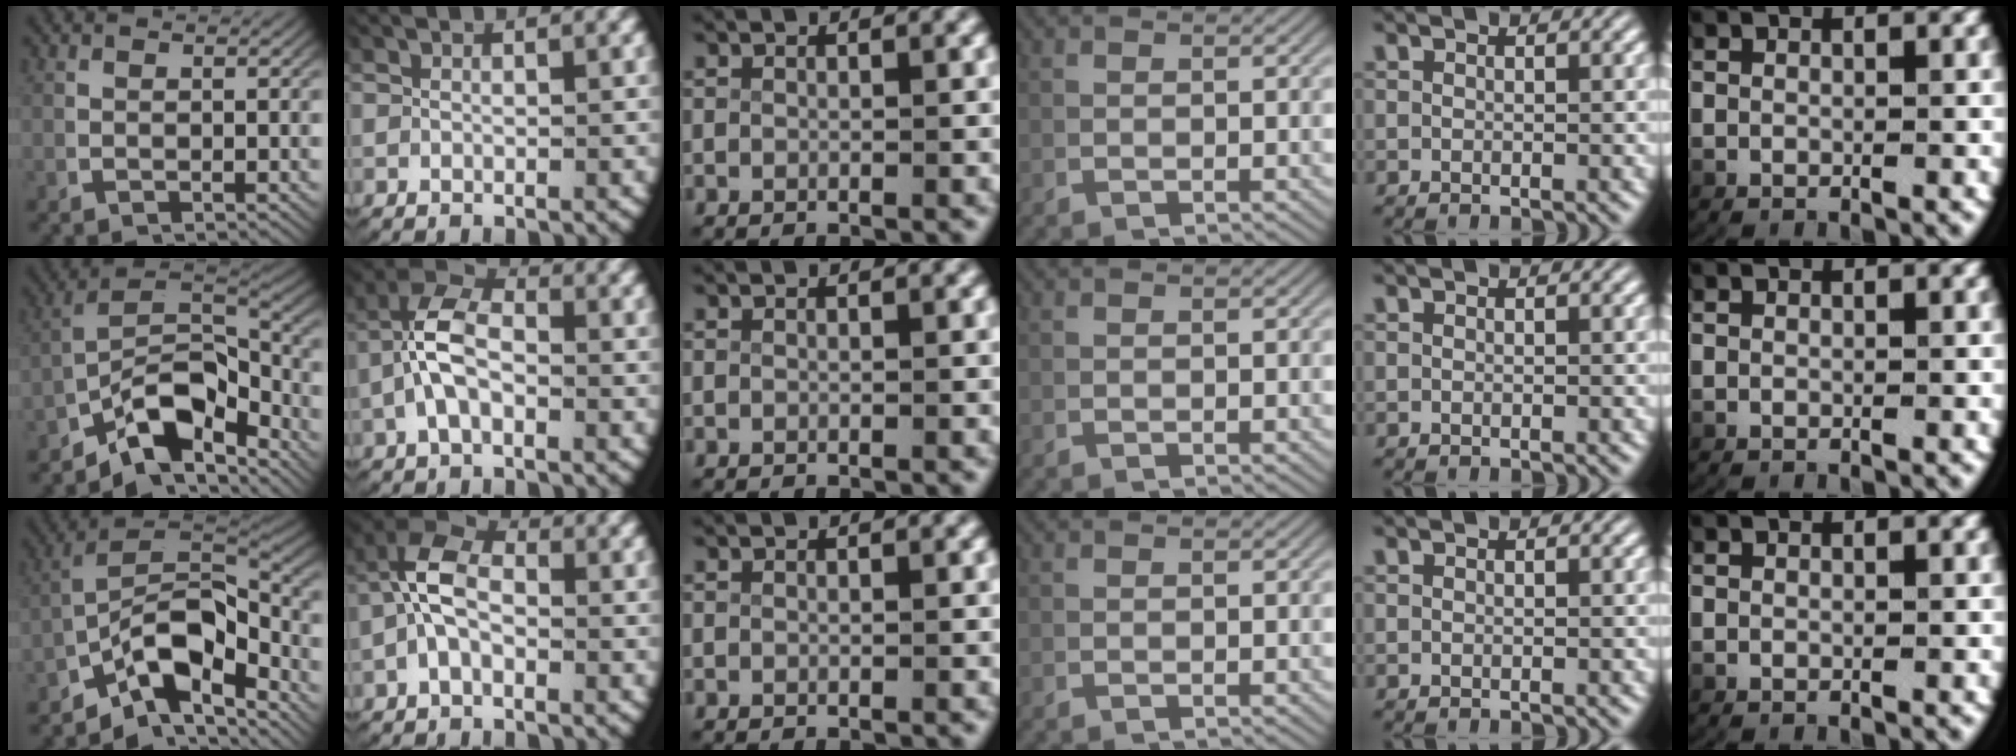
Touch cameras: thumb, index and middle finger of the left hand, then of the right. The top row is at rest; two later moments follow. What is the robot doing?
{"motion": "lift_and_place", "object": "key"}